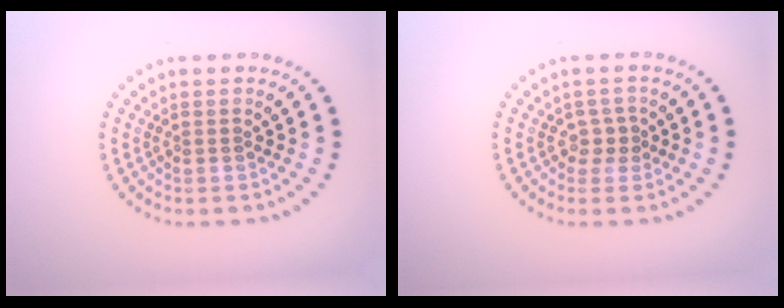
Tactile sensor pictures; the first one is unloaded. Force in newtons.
{"total": 1.7, "press": 1.3, "slide": 1.0}